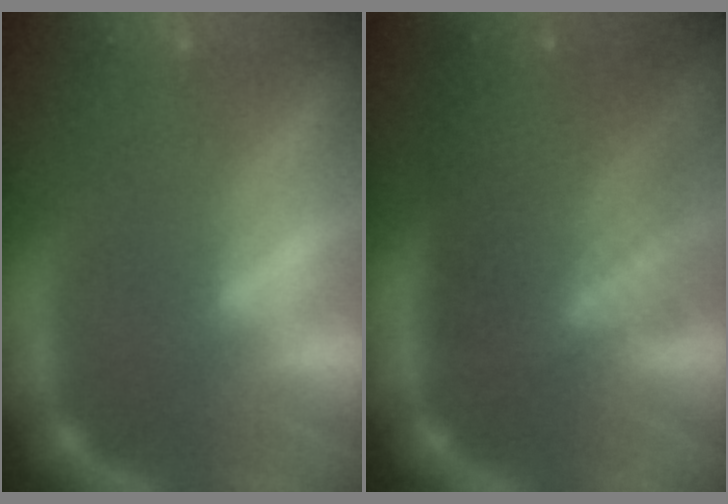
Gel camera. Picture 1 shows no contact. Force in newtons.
{"total": 9.0}